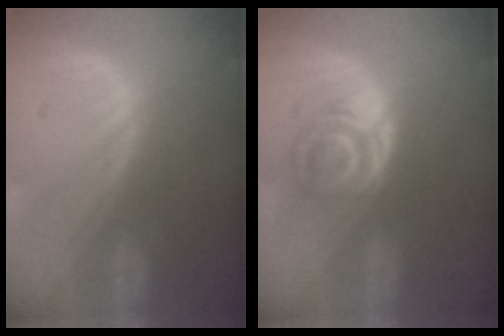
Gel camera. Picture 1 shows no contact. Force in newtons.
{"total": 6.3, "press": 5.2, "slide": 3.5}